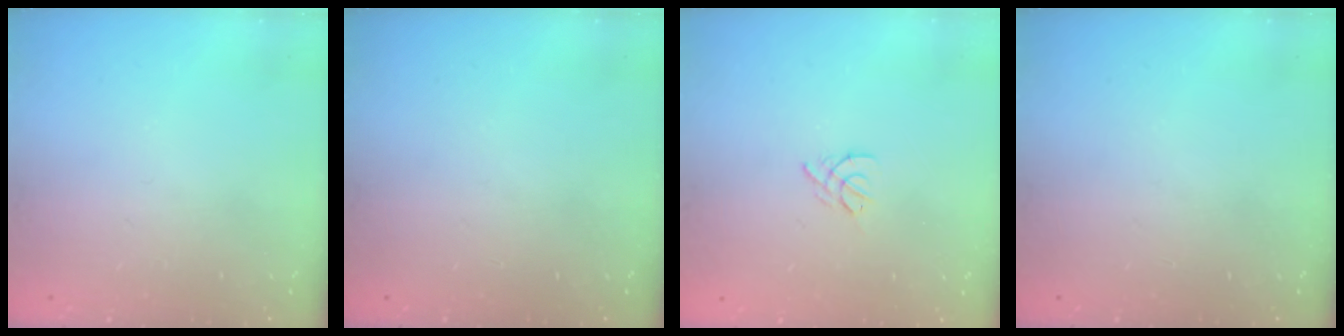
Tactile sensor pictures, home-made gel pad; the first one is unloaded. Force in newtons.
{"total": 0.0}
{"total": 2.5, "press": 2.4, "slide": 0.6}
{"total": 0.0}